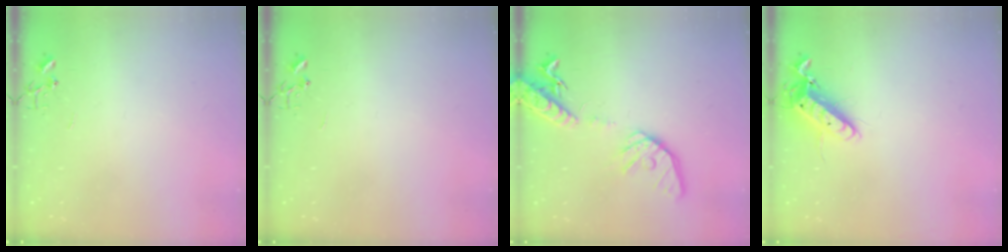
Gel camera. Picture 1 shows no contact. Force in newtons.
{"total": 0.0}
{"total": 16.0, "press": 15.8, "slide": 2.5}
{"total": 12.2, "press": 12.1, "slide": 1.7}